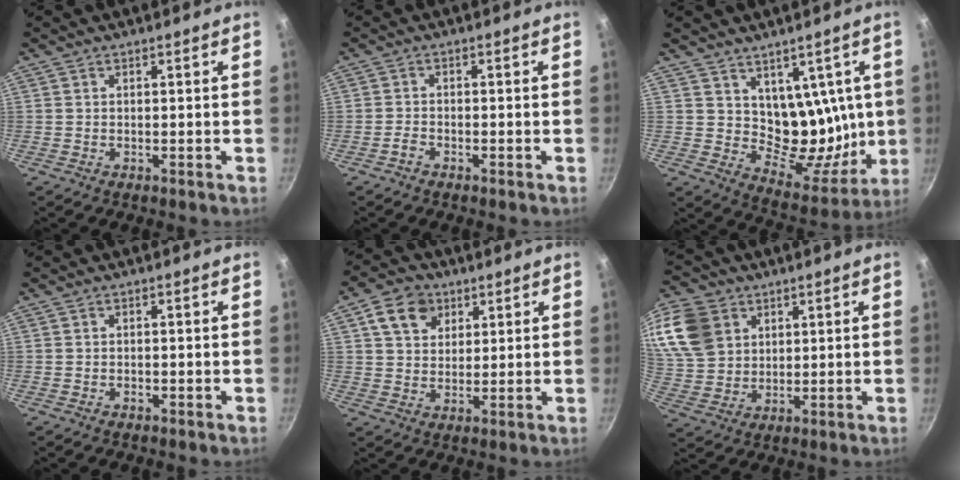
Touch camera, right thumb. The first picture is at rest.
{"total": 1.5, "force": [-1.2, 0.5, 0.5], "torque": [-0.016, 0.014, -0.026]}
{"total": 13.3, "force": [3.4, 9.1, 9.1], "torque": [-0.077, -0.051, 0.066]}
{"total": 0.6, "force": [-0.4, 0.4, 0.3], "torque": [-0.006, 0.002, -0.006]}
{"total": 8.5, "force": [3.9, 6.3, 4.1], "torque": [-0.046, -0.001, 0.063]}
{"total": 15.5, "force": [6.3, 11.8, 7.7], "torque": [-0.146, -0.004, 0.131]}